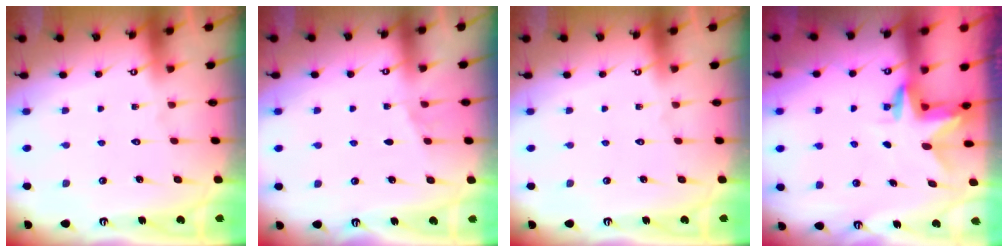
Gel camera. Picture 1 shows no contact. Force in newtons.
{"total": 0.7, "press": 0.7, "slide": 0.1}
{"total": 0.0}
{"total": 3.0, "press": 3.0, "slide": 0.2}